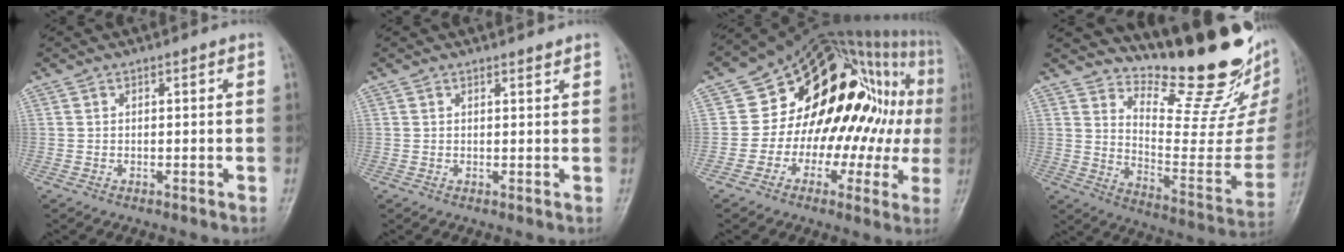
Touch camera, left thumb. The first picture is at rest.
{"total": 0.9, "force": [0.9, 0.1, 0.2], "torque": [-0.003, -0.009, 0.013]}
{"total": 26.1, "force": [1.7, 15.9, 20.7], "torque": [-0.227, 0.048, 0.024]}
{"total": 23.2, "force": [18.1, 6.9, 12.8], "torque": [-0.146, -0.141, 0.261]}